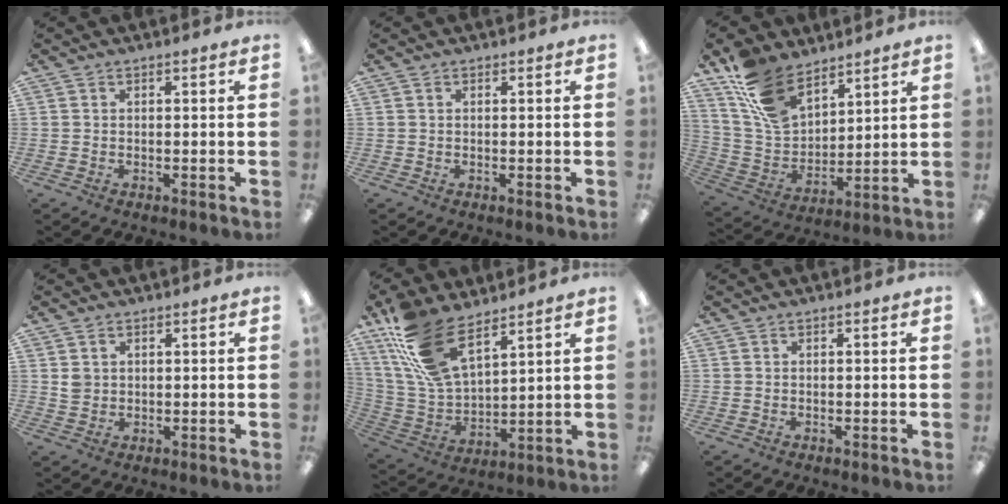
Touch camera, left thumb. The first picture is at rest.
{"total": 0.0}
{"total": 14.9, "force": [10.6, 7.9, 6.9], "torque": [-0.154, -0.046, 0.209]}
{"total": 2.5, "force": [0.9, 2.2, 0.9], "torque": [-0.012, 0.000, 0.016]}
{"total": 16.9, "force": [11.1, 7.6, 10.1], "torque": [-0.244, -0.047, 0.206]}
{"total": 0.0}